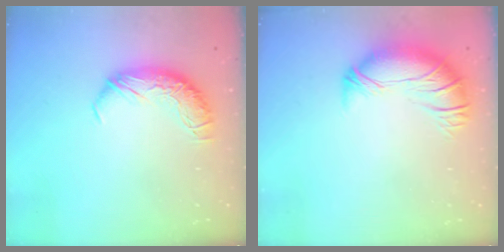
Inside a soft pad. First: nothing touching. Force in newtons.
{"total": 2.7, "press": 0.9, "slide": 2.6}